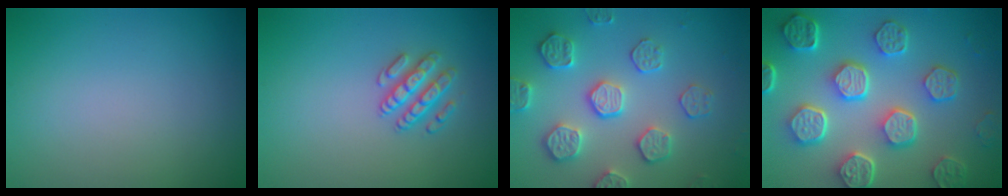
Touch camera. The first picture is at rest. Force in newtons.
{"total": 2.5, "press": 2.4, "slide": 0.5}
{"total": 4.4, "press": 4.3, "slide": 1.1}
{"total": 8.0, "press": 6.1, "slide": 5.2}